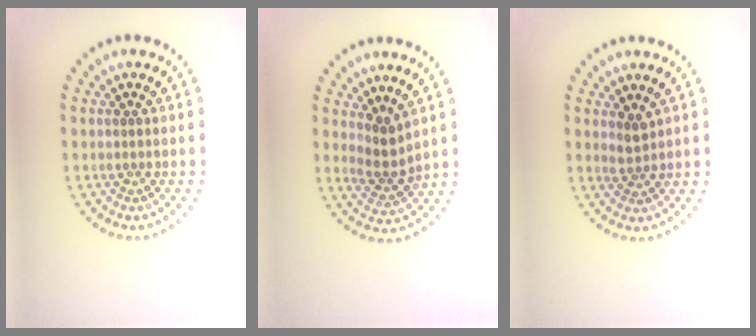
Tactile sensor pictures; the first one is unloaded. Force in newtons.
{"total": 2.5, "press": 1.8, "slide": 1.7}
{"total": 1.4, "press": 1.0, "slide": 0.9}